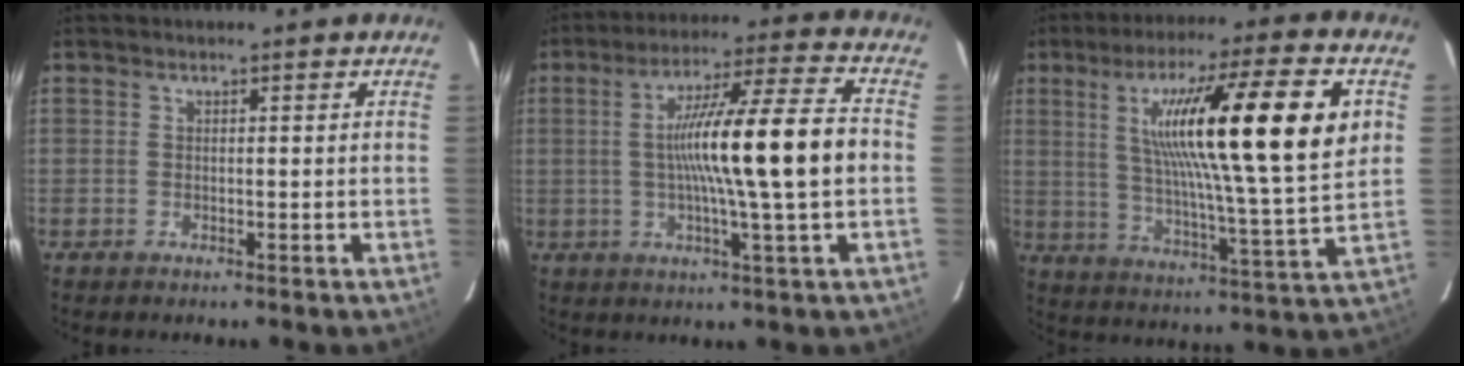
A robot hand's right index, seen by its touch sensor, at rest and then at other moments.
{"total": 16.1, "force": [-0.6, -0.2, 16.1], "torque": [-0.267, 0.012, -0.013]}
{"total": 23.1, "force": [5.8, 0.9, 22.3], "torque": [-0.363, 0.009, 0.080]}